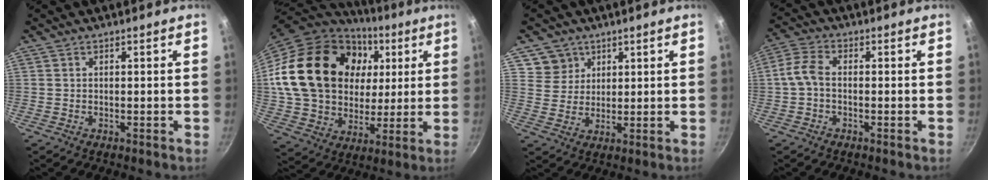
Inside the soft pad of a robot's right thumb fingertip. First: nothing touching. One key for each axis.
{"total": 29.5, "fx": 7.2, "fy": 22.0, "fz": 18.3, "tx": -0.314, "ty": 0.012, "tz": 0.136}
{"total": 5.5, "fx": 3.0, "fy": 4.6, "fz": 0.4, "tx": 0.024, "ty": -0.001, "tz": 0.057}
{"total": 4.6, "fx": -0.8, "fy": 2.9, "fz": 3.5, "tx": -0.081, "ty": 0.022, "tz": -0.027}